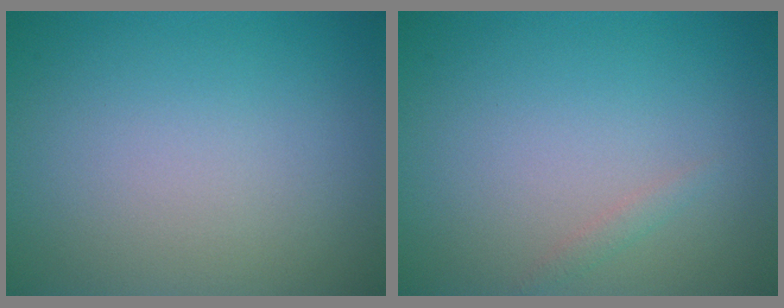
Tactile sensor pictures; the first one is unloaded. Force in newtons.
{"total": 0.7, "press": 0.7, "slide": 0.1}